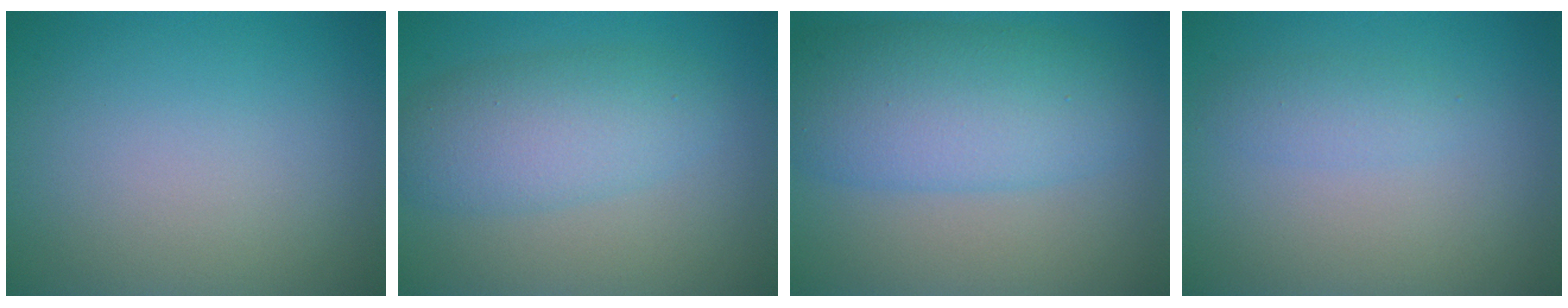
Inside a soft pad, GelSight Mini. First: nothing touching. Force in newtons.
{"total": 4.8, "press": 4.8, "slide": 0.1}
{"total": 7.7, "press": 7.7, "slide": 0.3}
{"total": 1.5, "press": 1.5, "slide": 0.1}